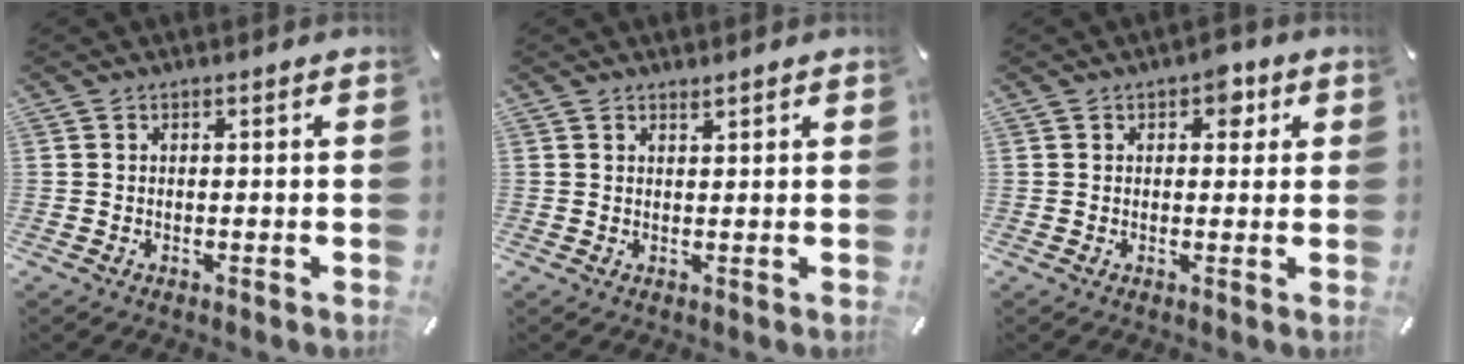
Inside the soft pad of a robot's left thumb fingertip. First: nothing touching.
{"total": 1.1, "force": [1.0, 0.3, 0.3], "torque": [-0.007, -0.002, 0.019]}
{"total": 4.3, "force": [1.7, 2.8, 2.8], "torque": [-0.022, -0.005, 0.020]}